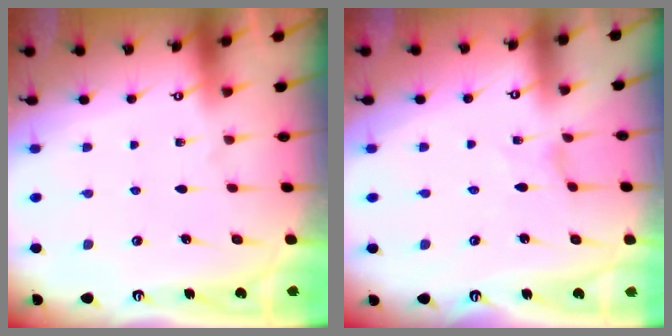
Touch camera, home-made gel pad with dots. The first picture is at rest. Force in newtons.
{"total": 0.0}